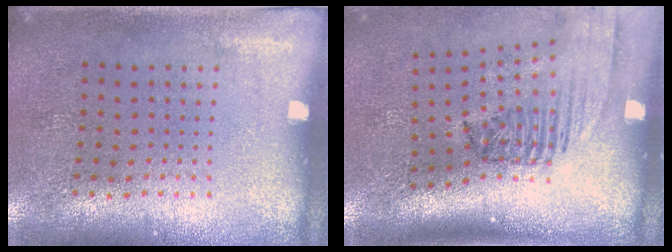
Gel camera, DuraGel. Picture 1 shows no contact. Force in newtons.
{"total": 2.4, "press": 1.7, "slide": 1.8}